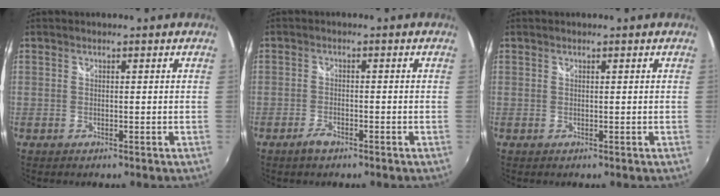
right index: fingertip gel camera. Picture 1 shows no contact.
{"total": 2.5, "force": [-1.9, 1.0, 1.3], "torque": [-0.033, -0.003, -0.038]}
{"total": 0.0}